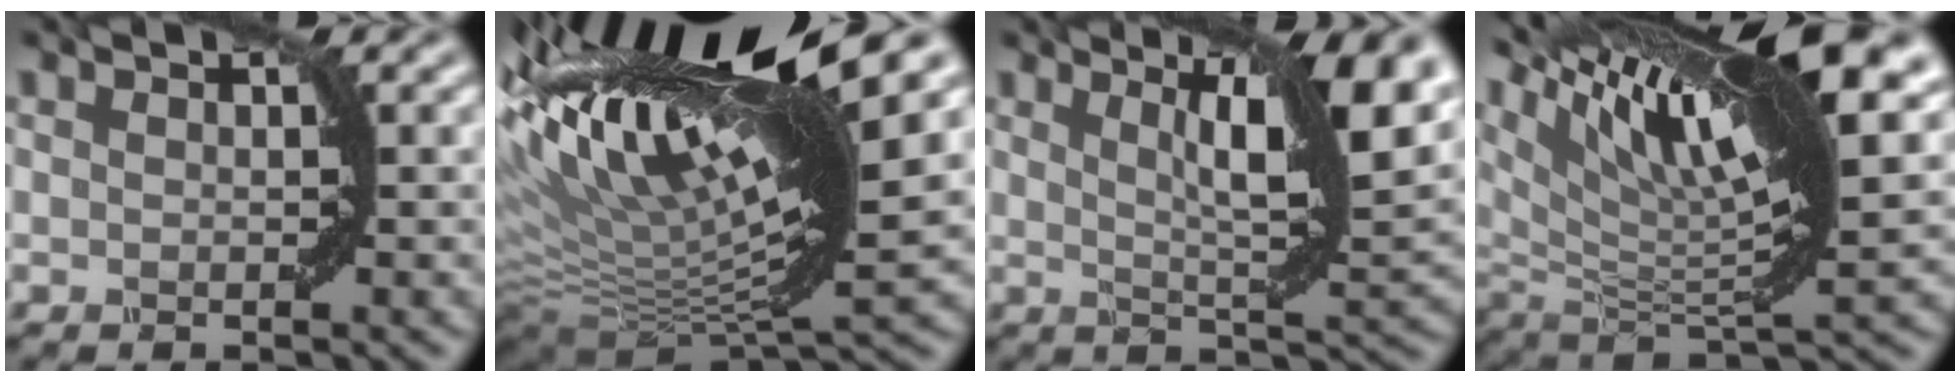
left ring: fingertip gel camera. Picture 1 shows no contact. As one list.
[{"total": 15.5, "force": [6.3, 4.5, 13.4], "torque": [-0.255, 0.019, 0.110]}, {"total": 9.2, "force": [3.7, 1.9, 8.2], "torque": [-0.109, 0.004, 0.062]}, {"total": 14.9, "force": [8.5, 3.6, 11.8], "torque": [-0.213, 0.027, 0.158]}]